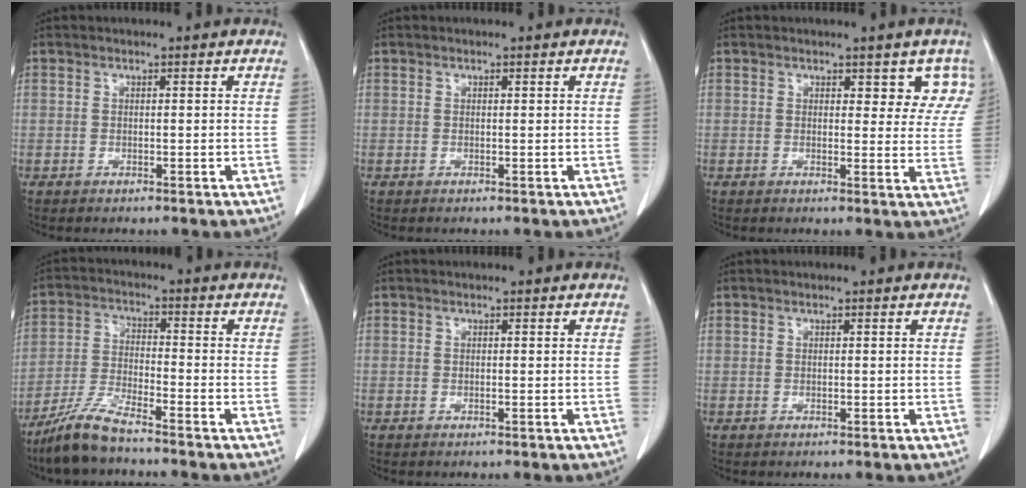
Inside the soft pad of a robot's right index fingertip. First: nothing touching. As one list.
[{"total": 0.0}, {"total": 5.3, "force": [3.4, 2.8, 3.0], "torque": [-0.007, -0.006, 0.026]}, {"total": 7.6, "force": [-6.4, 0.5, 4.2], "torque": [-0.094, -0.024, -0.130]}, {"total": 0.0}, {"total": 0.0}]